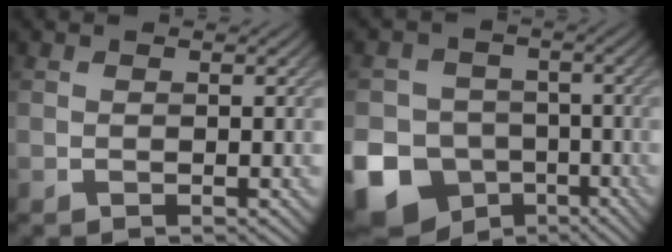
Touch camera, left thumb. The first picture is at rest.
{"total": 15.5, "force": [-7.3, 12.8, 4.9], "torque": [-0.145, -0.062, -0.137]}